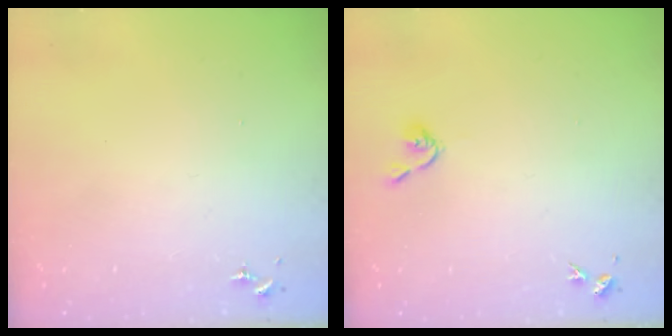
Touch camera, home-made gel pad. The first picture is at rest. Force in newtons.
{"total": 3.7, "press": 3.6, "slide": 0.7}